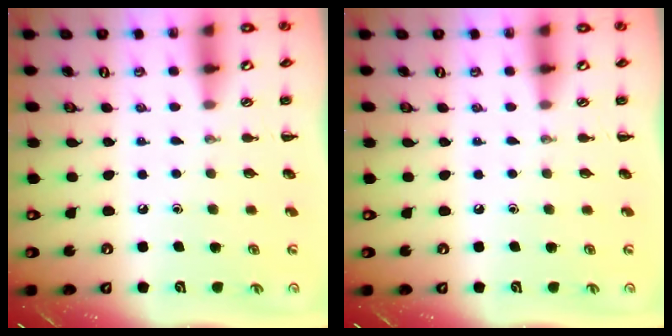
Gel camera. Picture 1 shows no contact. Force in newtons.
{"total": 0.0}